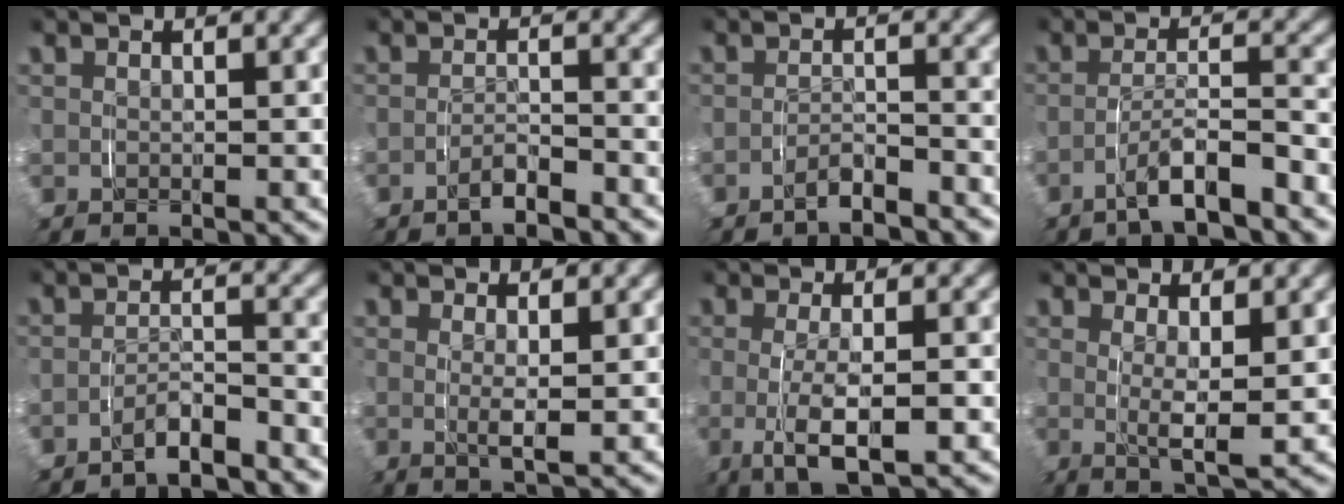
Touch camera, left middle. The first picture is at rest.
{"total": 2.3, "force": [-2.1, 0.4, 0.8], "torque": [-0.013, 0.001, -0.041]}
{"total": 2.8, "force": [-2.7, 0.4, 0.7], "torque": [-0.008, 0.000, -0.050]}
{"total": 4.3, "force": [-3.6, 0.6, 2.3], "torque": [-0.038, 0.004, -0.065]}
{"total": 3.7, "force": [-3.5, 0.4, 1.0], "torque": [-0.011, -0.004, -0.063]}
{"total": 2.1, "force": [0.5, 0.3, 2.0], "torque": [-0.039, -0.009, 0.013]}
{"total": 5.2, "force": [-0.9, 1.6, 4.8], "torque": [-0.093, -0.008, -0.012]}
{"total": 3.5, "force": [0.8, 0.7, 3.3], "torque": [-0.061, -0.017, 0.017]}